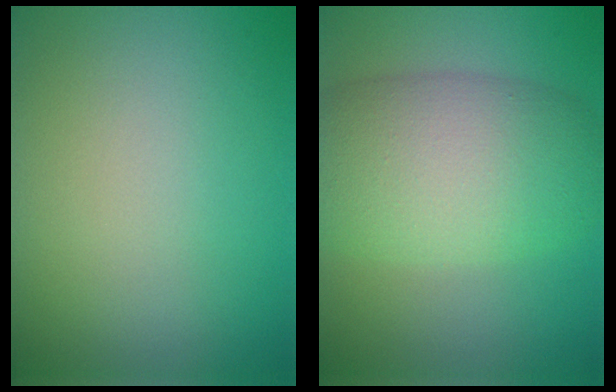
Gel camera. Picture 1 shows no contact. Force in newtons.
{"total": 8.6, "press": 8.6, "slide": 0.5}